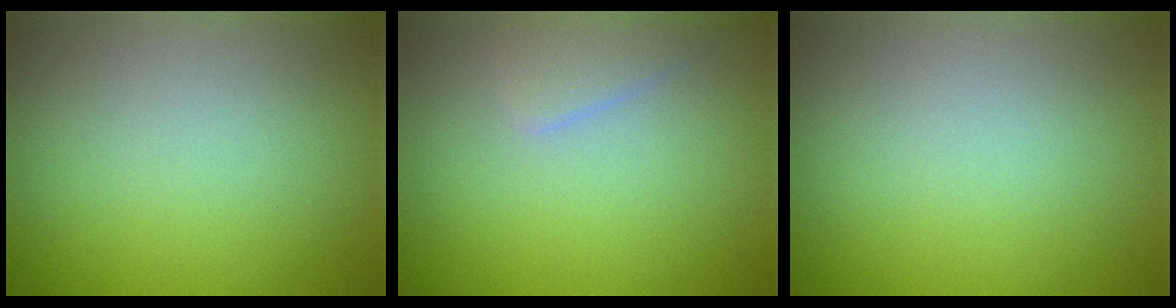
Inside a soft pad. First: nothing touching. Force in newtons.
{"total": 1.7, "press": 1.7, "slide": 0.2}
{"total": 0.0}